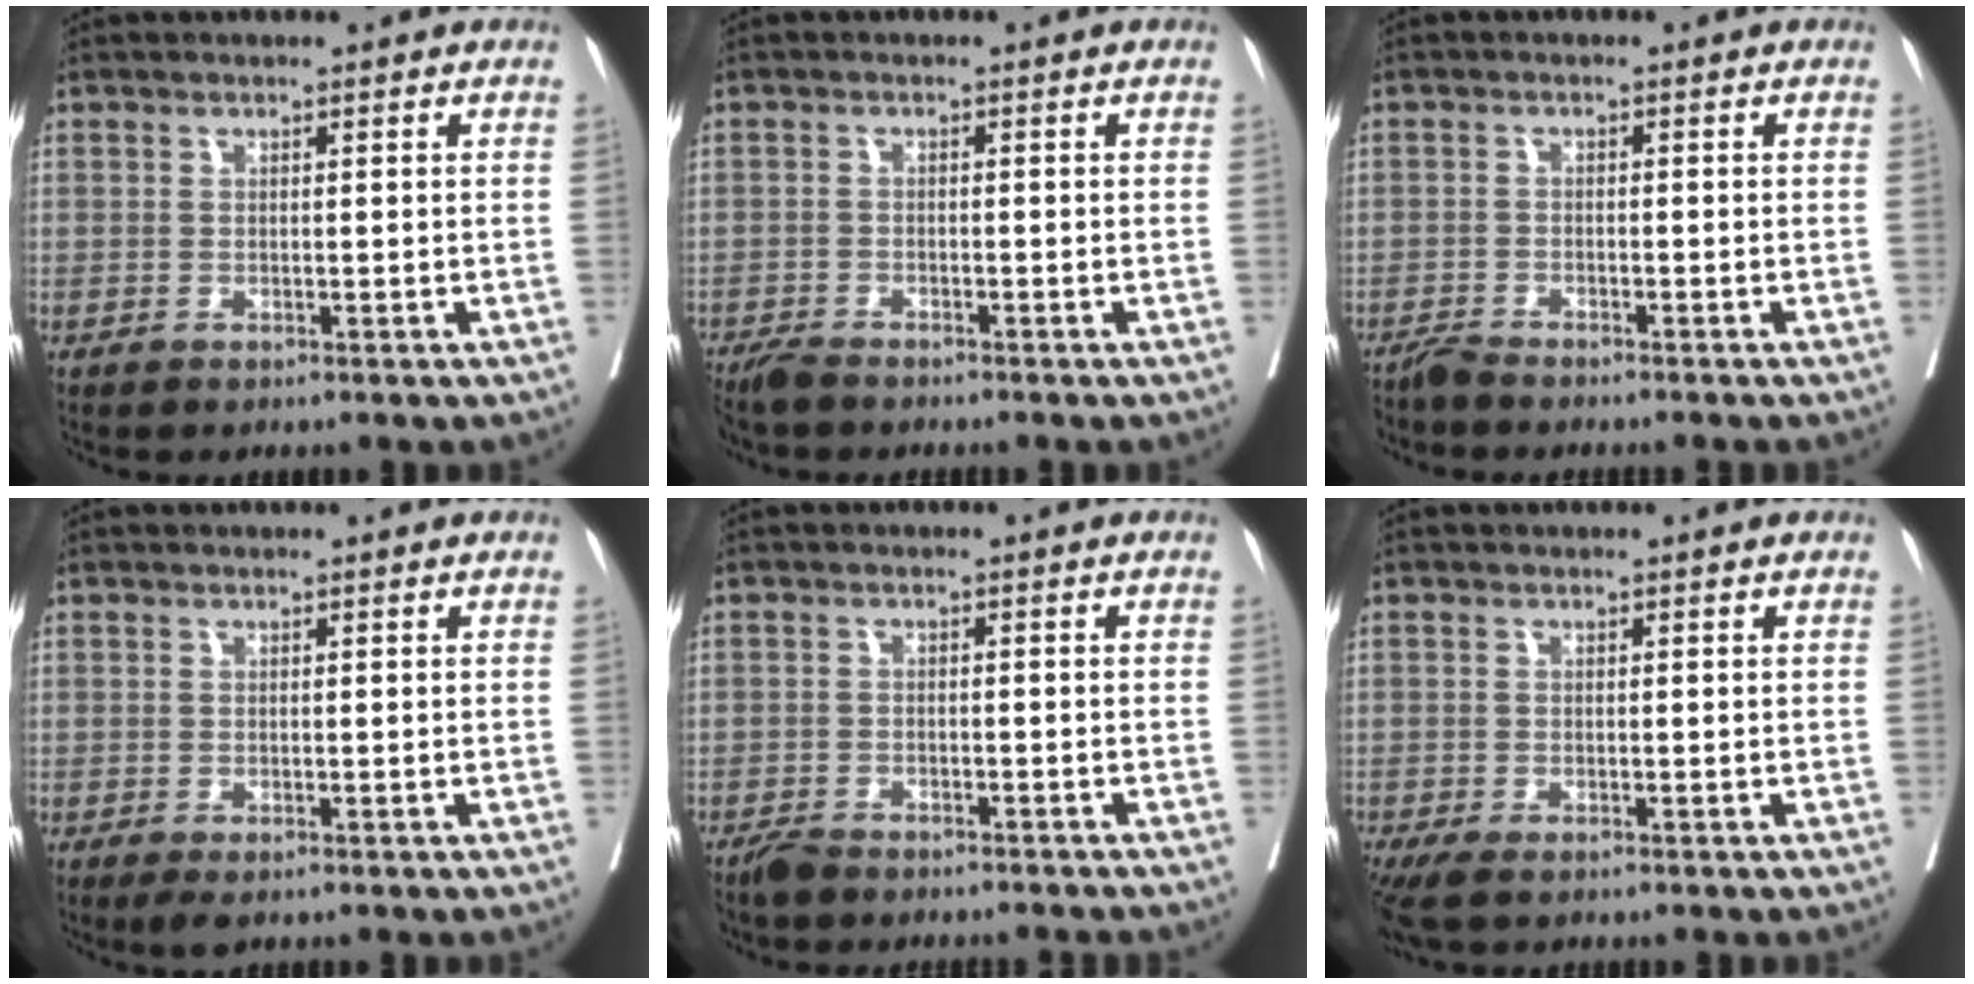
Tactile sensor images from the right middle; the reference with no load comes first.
{"total": 3.8, "force": [-3.5, 0.5, 1.5], "torque": [-0.022, -0.010, -0.060]}
{"total": 2.5, "force": [-2.5, -0.4, 0.5], "torque": [-0.003, -0.003, -0.042]}
{"total": 1.8, "force": [-1.2, 0.6, 1.3], "torque": [-0.014, -0.005, -0.014]}
{"total": 4.5, "force": [-4.3, 0.6, 1.0], "torque": [-0.010, -0.008, -0.068]}
{"total": 4.5, "force": [-3.5, 1.1, 2.6], "torque": [-0.046, -0.015, -0.058]}